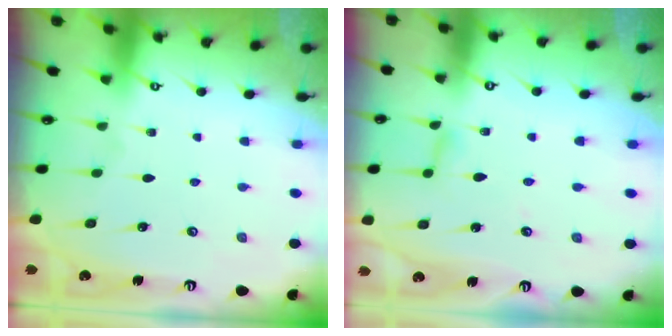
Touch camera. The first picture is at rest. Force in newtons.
{"total": 2.7, "press": 2.6, "slide": 0.2}